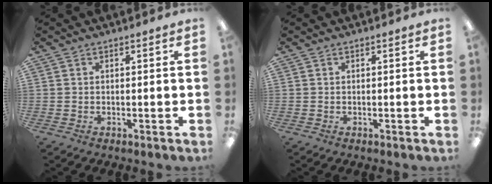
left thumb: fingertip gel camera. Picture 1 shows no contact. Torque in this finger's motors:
{"motor_torque": [0.00, 0.00, -0.03, 0.03, 0.00]}